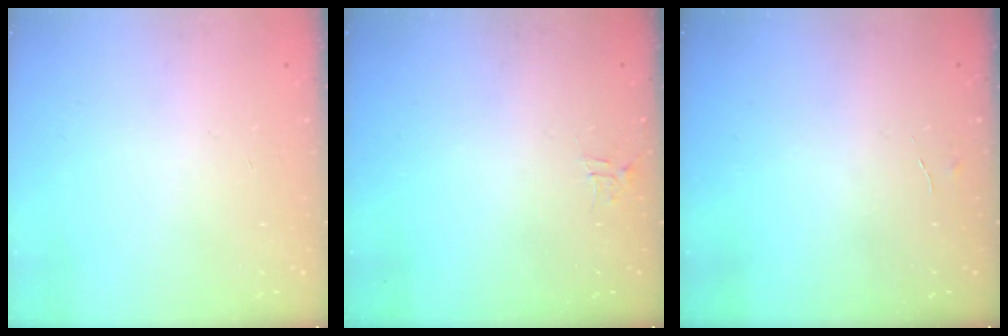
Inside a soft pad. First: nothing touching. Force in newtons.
{"total": 4.0, "press": 4.0, "slide": 0.2}
{"total": 3.5, "press": 3.5, "slide": 0.4}